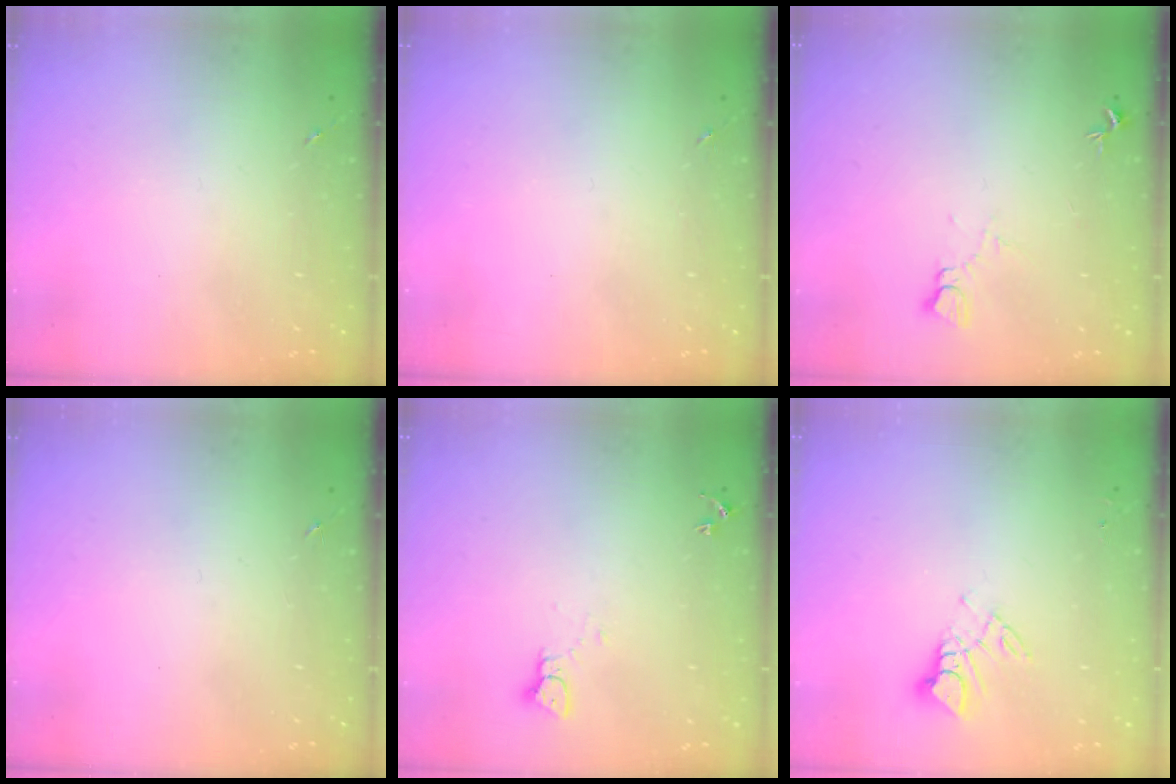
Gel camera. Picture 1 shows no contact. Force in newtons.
{"total": 0.0}
{"total": 4.3, "press": 4.3, "slide": 0.4}
{"total": 0.0}
{"total": 2.1, "press": 2.1, "slide": 0.2}
{"total": 6.2, "press": 6.1, "slide": 0.4}